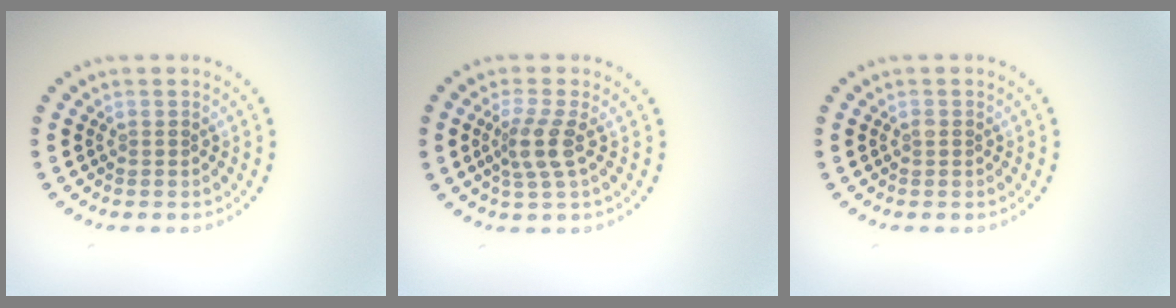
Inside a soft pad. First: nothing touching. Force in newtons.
{"total": 2.7, "press": 2.1, "slide": 1.6}
{"total": 0.5, "press": 0.5, "slide": 0.2}